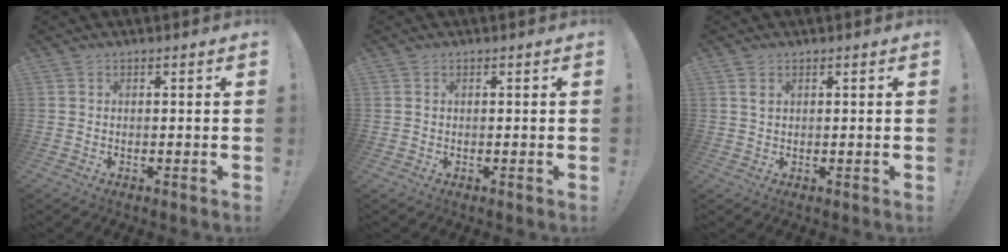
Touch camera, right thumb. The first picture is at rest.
{"total": 0.0}
{"total": 1.6, "force": [0.8, 0.8, 1.2], "torque": [-0.018, -0.001, 0.013]}